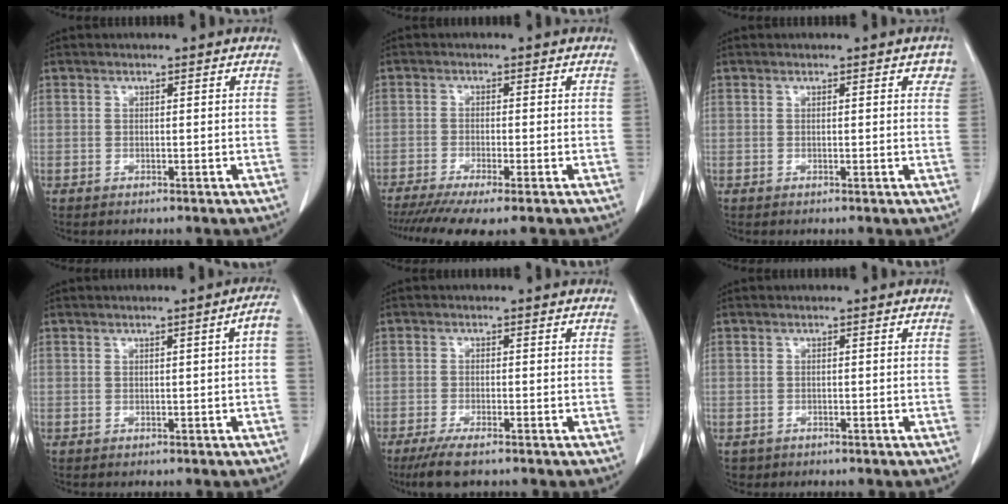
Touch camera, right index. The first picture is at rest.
{"total": 8.9, "force": [-6.8, 0.6, 5.7], "torque": [-0.086, -0.014, -0.110]}
{"total": 2.1, "force": [1.0, 0.8, 1.7], "torque": [-0.007, 0.002, 0.004]}
{"total": 2.4, "force": [-0.1, -0.1, 2.4], "torque": [-0.025, 0.004, -0.001]}
{"total": 5.2, "force": [-3.8, 0.8, 3.5], "torque": [-0.065, -0.014, -0.063]}
{"total": 1.5, "force": [-0.9, 1.2, 0.1], "torque": [-0.011, 0.002, -0.012]}